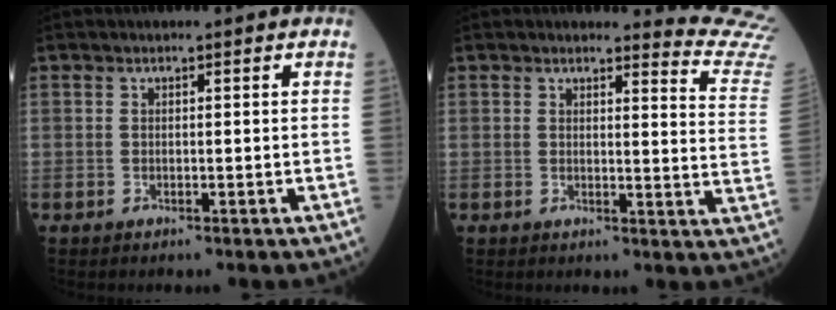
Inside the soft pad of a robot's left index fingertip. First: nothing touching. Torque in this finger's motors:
{"motor_torque": [0.86, -1.28, 0.00, 0.00]}